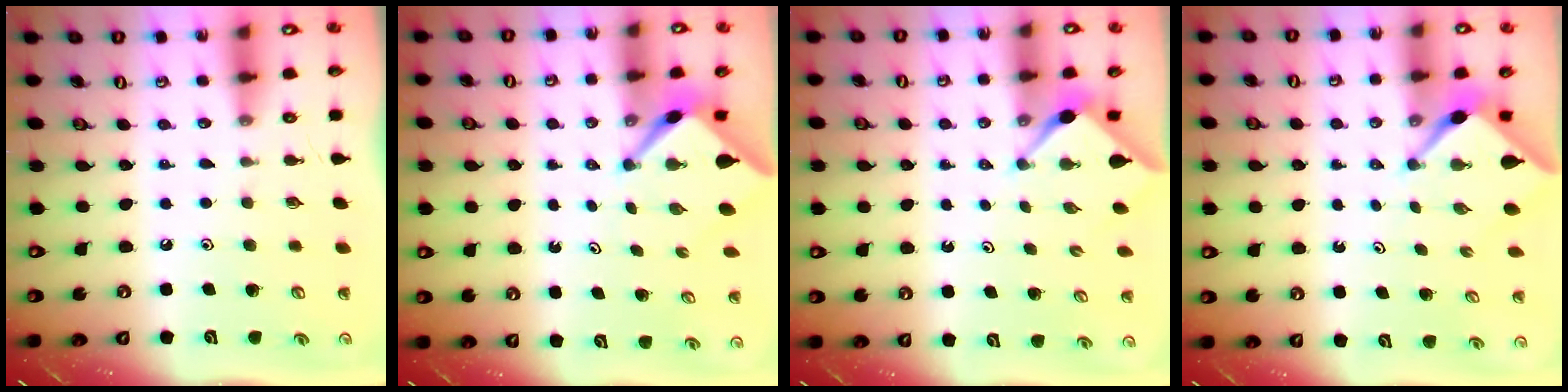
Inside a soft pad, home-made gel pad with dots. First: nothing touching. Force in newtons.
{"total": 3.5, "press": 3.5, "slide": 0.2}
{"total": 3.1, "press": 3.0, "slide": 0.4}
{"total": 2.2, "press": 2.2, "slide": 0.3}